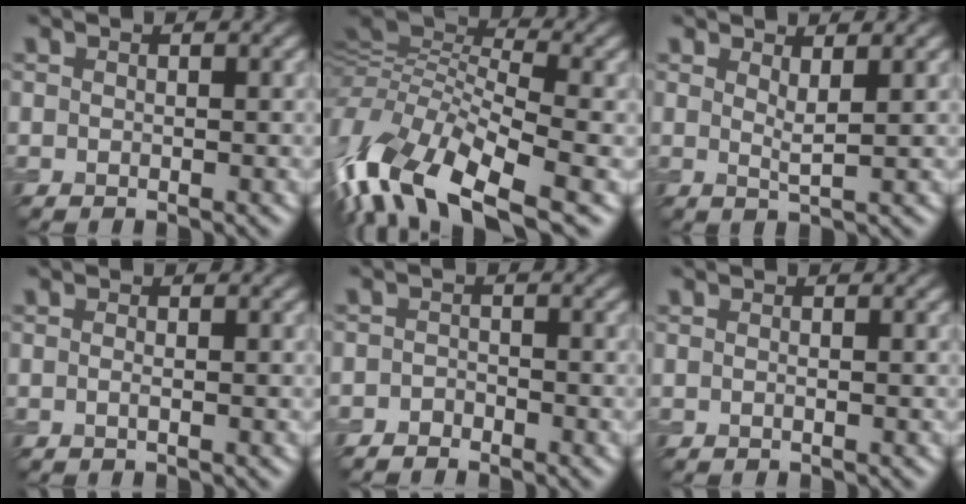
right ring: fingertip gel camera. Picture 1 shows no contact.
{"total": 15.0, "force": [-6.2, 7.0, 11.7], "torque": [-0.281, -0.013, -0.115]}
{"total": 1.7, "force": [0.9, 0.3, 1.4], "torque": [-0.025, -0.007, 0.014]}
{"total": 0.5, "force": [-0.1, 0.1, 0.5], "torque": [-0.012, -0.004, -0.002]}
{"total": 1.5, "force": [-1.4, 0.5, 0.3], "torque": [-0.004, 0.001, -0.031]}
{"total": 0.0}